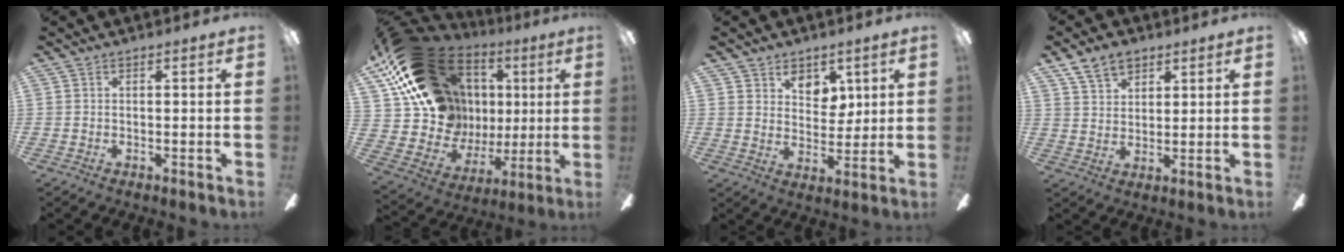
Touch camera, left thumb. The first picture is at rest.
{"total": 24.5, "force": [10.0, 18.2, 13.0], "torque": [-0.241, -0.055, 0.218]}
{"total": 7.0, "force": [4.5, 4.8, 2.3], "torque": [-0.026, -0.019, 0.079]}
{"total": 7.7, "force": [5.2, 4.7, 3.3], "torque": [-0.057, -0.013, 0.097]}